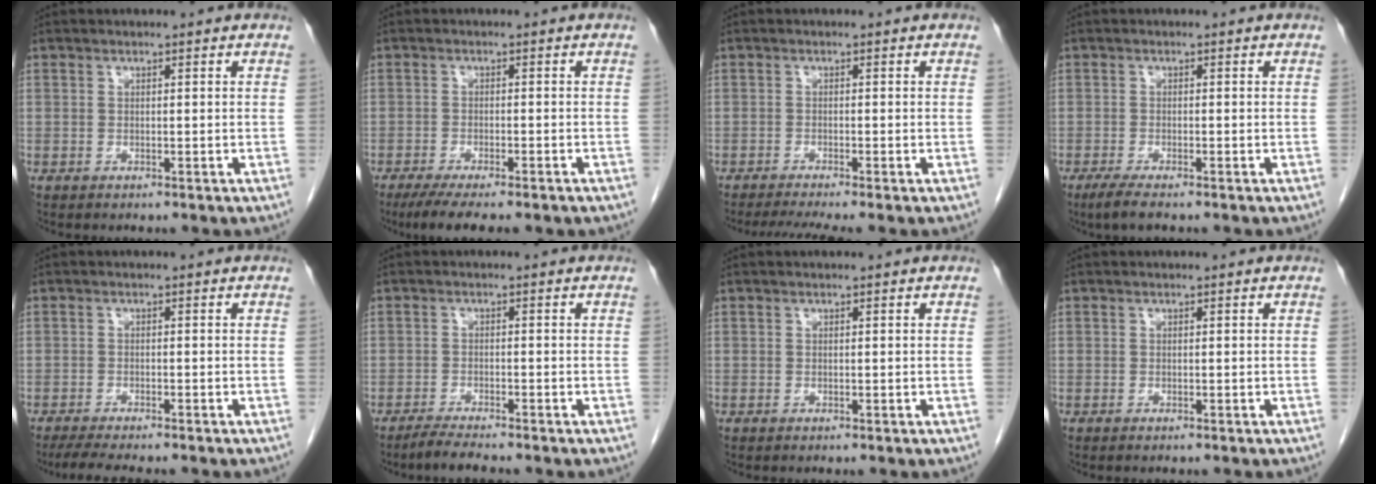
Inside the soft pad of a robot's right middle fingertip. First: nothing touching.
{"total": 8.6, "force": [-6.8, 1.5, 5.1], "torque": [-0.069, -0.014, -0.097]}
{"total": 4.6, "force": [-3.8, -0.6, 2.5], "torque": [-0.039, -0.012, -0.063]}
{"total": 3.0, "force": [-2.2, 0.3, 2.0], "torque": [-0.044, -0.009, -0.041]}
{"total": 6.9, "force": [-5.8, 0.9, 3.5], "torque": [-0.049, -0.014, -0.090]}
{"total": 3.3, "force": [-2.9, 0.1, 1.4], "torque": [-0.031, -0.011, -0.053]}
{"total": 0.0}
{"total": 0.9, "force": [-0.8, 0.2, 0.4], "torque": [-0.006, -0.002, -0.009]}